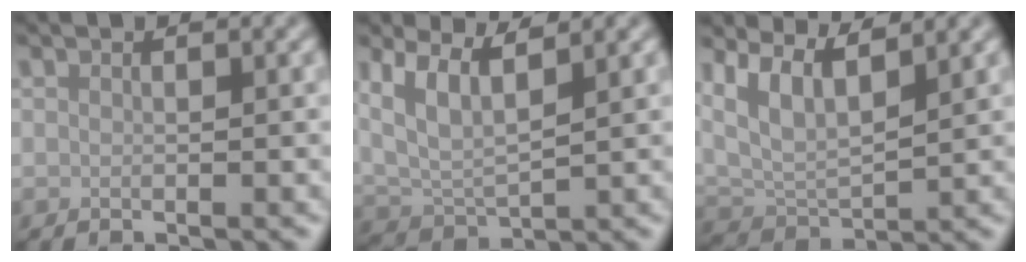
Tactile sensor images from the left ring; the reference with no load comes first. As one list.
[{"total": 5.3, "force": [3.1, 2.0, 3.8], "torque": [-0.081, 0.005, 0.059]}, {"total": 6.1, "force": [3.9, 2.3, 4.0], "torque": [-0.079, 0.001, 0.076]}]